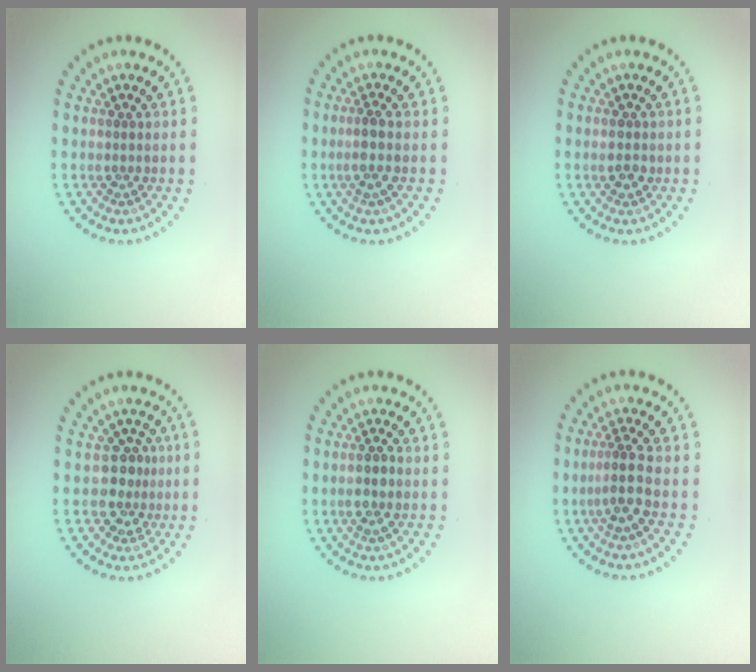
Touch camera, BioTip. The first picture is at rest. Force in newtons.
{"total": 1.8, "press": 1.6, "slide": 0.9}
{"total": 1.5, "press": 1.4, "slide": 0.3}
{"total": 2.8, "press": 2.4, "slide": 1.3}
{"total": 1.6, "press": 1.6, "slide": 0.5}
{"total": 2.7, "press": 2.1, "slide": 1.7}